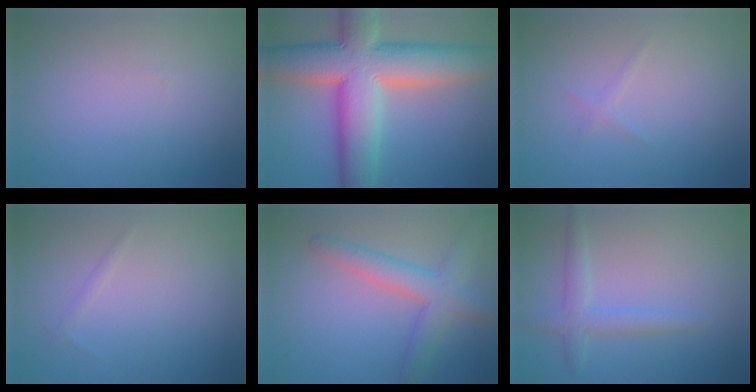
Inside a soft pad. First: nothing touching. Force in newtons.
{"total": 13.4, "press": 13.3, "slide": 1.3}
{"total": 0.6, "press": 0.6, "slide": 0.1}
{"total": 0.5, "press": 0.5, "slide": 0.0}
{"total": 4.5, "press": 4.5, "slide": 0.2}
{"total": 2.4, "press": 2.4, "slide": 0.1}